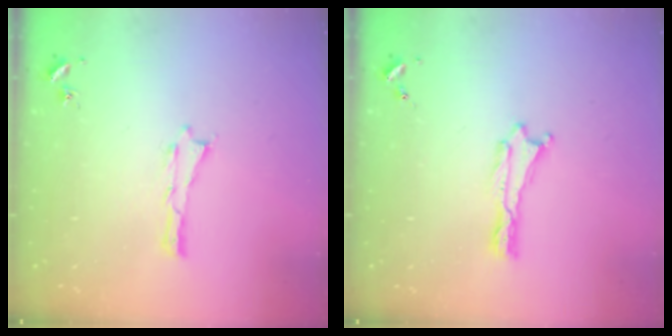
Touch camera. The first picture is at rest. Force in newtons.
{"total": 0.0}